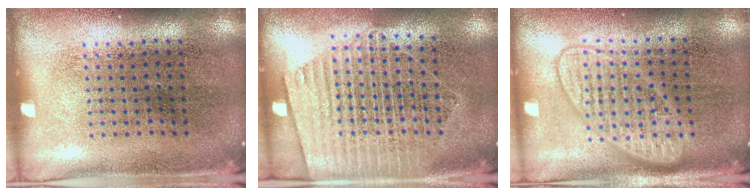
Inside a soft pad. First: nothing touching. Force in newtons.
{"total": 1.6, "press": 1.5, "slide": 0.7}
{"total": 2.0, "press": 1.9, "slide": 0.3}